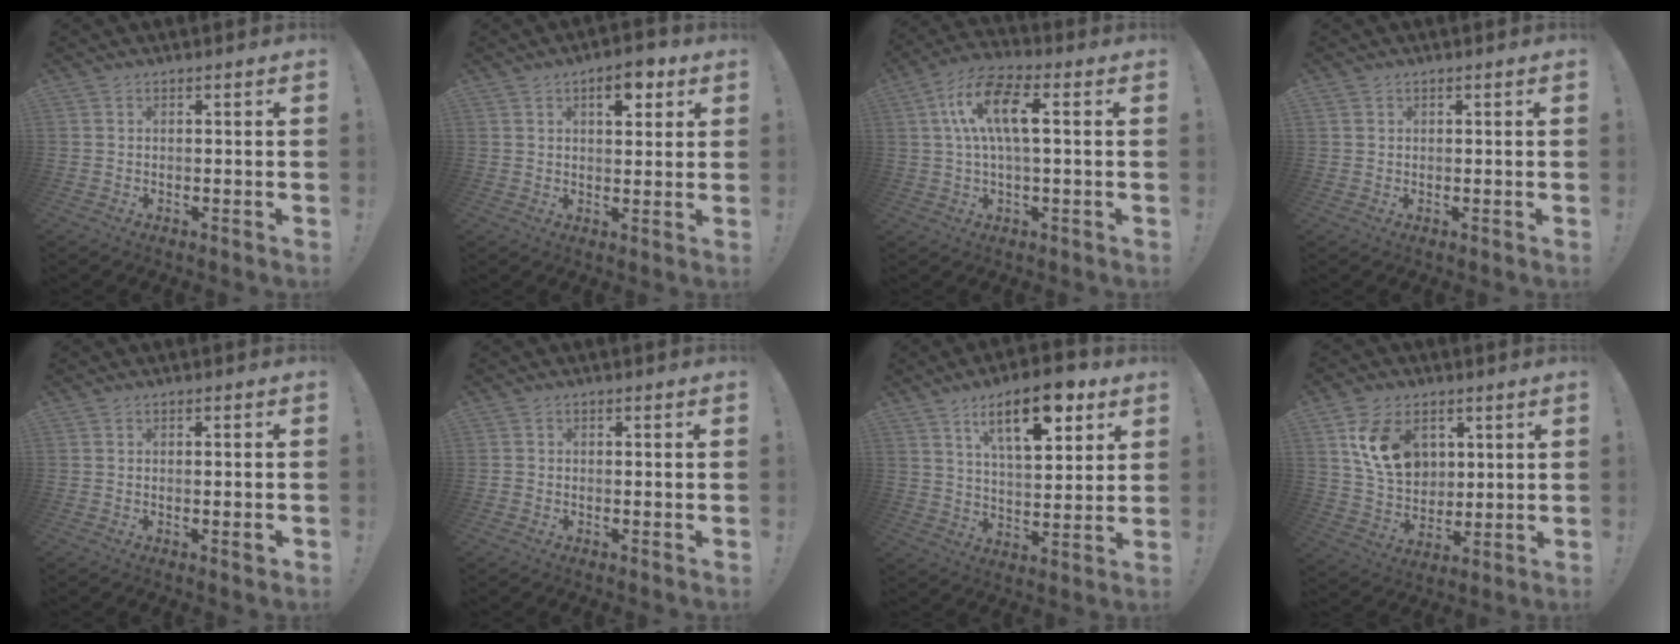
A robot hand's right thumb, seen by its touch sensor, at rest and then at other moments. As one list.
[{"total": 7.5, "force": [3.8, 3.8, 5.2], "torque": [-0.054, -0.011, 0.059]}, {"total": 12.9, "force": [2.6, 4.7, 11.7], "torque": [-0.221, 0.012, 0.045]}, {"total": 0.8, "force": [0.5, 0.6, 0.2], "torque": [-0.001, -0.001, 0.010]}, {"total": 1.9, "force": [-0.6, -0.1, 1.8], "torque": [-0.022, -0.003, -0.012]}, {"total": 0.9, "force": [-0.4, 0.7, 0.5], "torque": [-0.009, 0.003, -0.006]}, {"total": 15.3, "force": [8.5, 5.8, 11.3], "torque": [-0.169, -0.036, 0.138]}, {"total": 14.9, "force": [5.8, 10.8, 8.4], "torque": [-0.142, -0.011, 0.117]}]